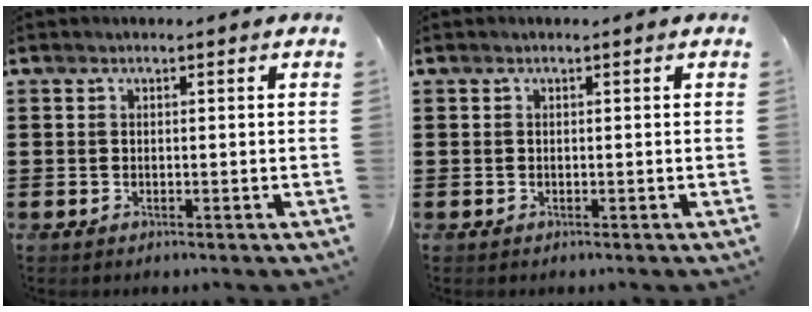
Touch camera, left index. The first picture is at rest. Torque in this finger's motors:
{"motor_torque": [-0.03, -0.03, 0.00, 0.00]}